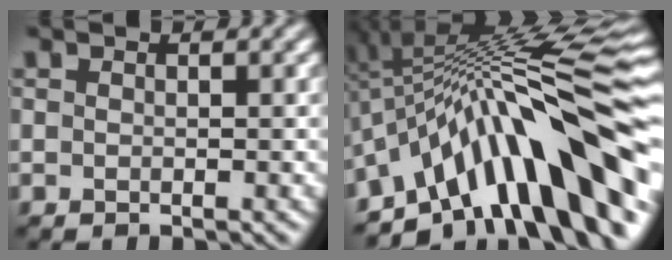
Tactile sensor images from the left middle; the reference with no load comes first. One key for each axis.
{"total": 14.9, "fx": -3.8, "fy": 5.0, "fz": 13.5, "tx": -0.187, "ty": 0.040, "tz": -0.068}